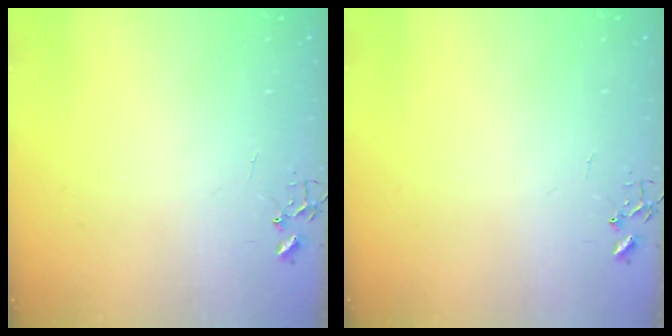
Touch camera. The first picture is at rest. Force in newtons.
{"total": 0.0}